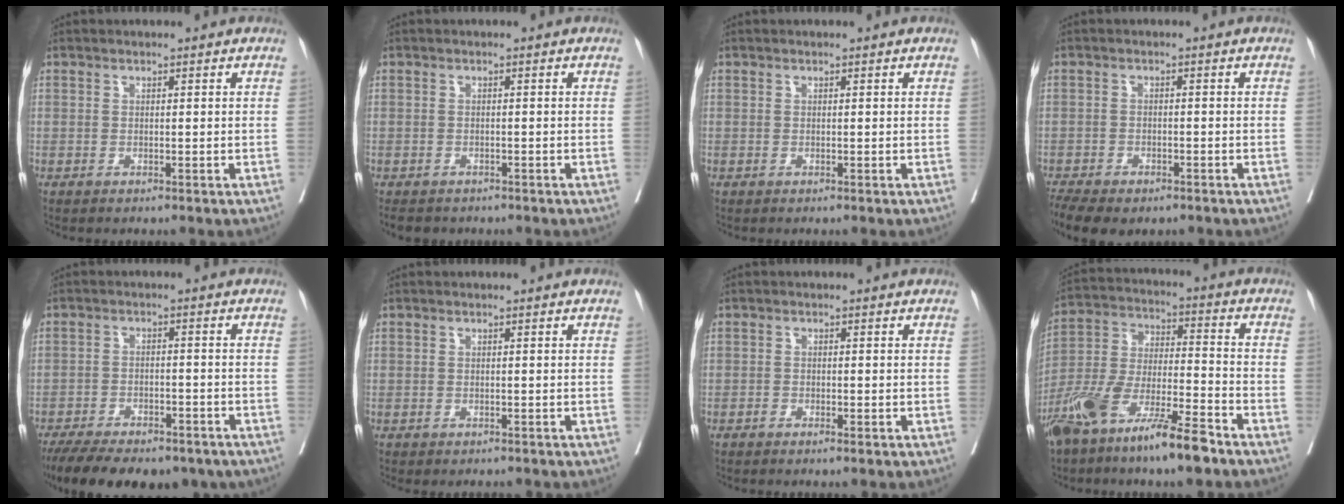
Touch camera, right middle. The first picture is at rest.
{"total": 4.7, "force": [-4.0, 2.1, 1.4], "torque": [-0.023, -0.005, -0.053]}
{"total": 0.0}
{"total": 9.6, "force": [-7.0, 4.3, 4.9], "torque": [-0.096, -0.005, -0.104]}
{"total": 18.7, "force": [-14.3, 7.4, 9.5], "torque": [-0.197, -0.014, -0.198]}
{"total": 1.3, "force": [-1.2, 0.4, 0.3], "torque": [-0.012, -0.003, -0.018]}
{"total": 1.2, "force": [-0.9, 0.4, 0.8], "torque": [-0.013, 0.001, -0.014]}
{"total": 15.1, "force": [-10.5, 2.3, 10.7], "torque": [-0.214, -0.013, -0.196]}